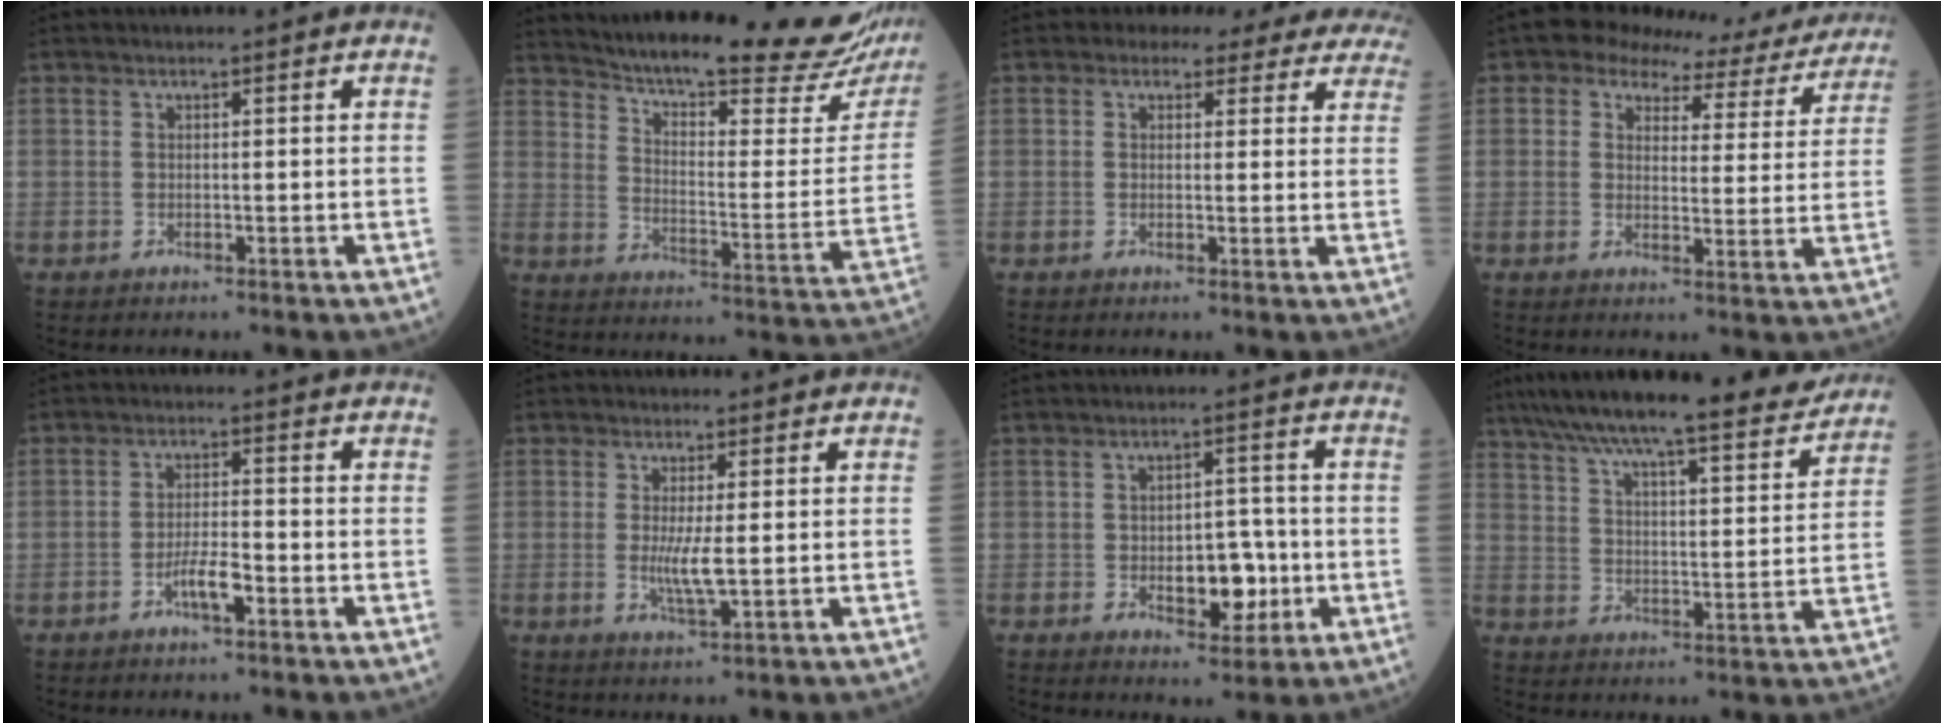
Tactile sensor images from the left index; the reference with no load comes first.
{"total": 28.9, "force": [25.8, 2.7, 12.7], "torque": [-0.197, -0.091, 0.330]}
{"total": 11.8, "force": [10.7, 4.6, 1.6], "torque": [0.016, 0.001, 0.090]}
{"total": 11.2, "force": [10.0, 4.4, 2.5], "torque": [-0.018, 0.008, 0.100]}
{"total": 3.9, "force": [-2.0, 0.7, 3.2], "torque": [-0.064, 0.002, -0.039]}
{"total": 3.8, "force": [0.0, 0.4, 3.7], "torque": [-0.076, -0.007, 0.003]}
{"total": 6.7, "force": [-1.6, 3.5, 5.5], "torque": [-0.078, 0.004, -0.017]}
{"total": 21.6, "force": [18.9, 2.1, 10.2], "torque": [-0.165, -0.002, 0.268]}